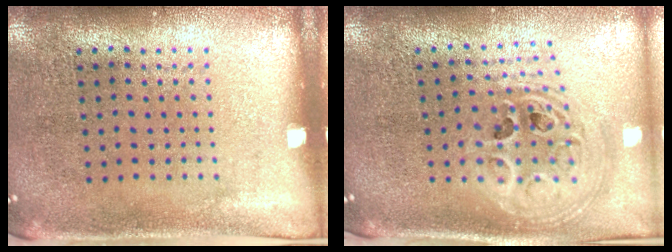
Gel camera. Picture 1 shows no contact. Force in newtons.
{"total": 2.4, "press": 1.8, "slide": 1.6}